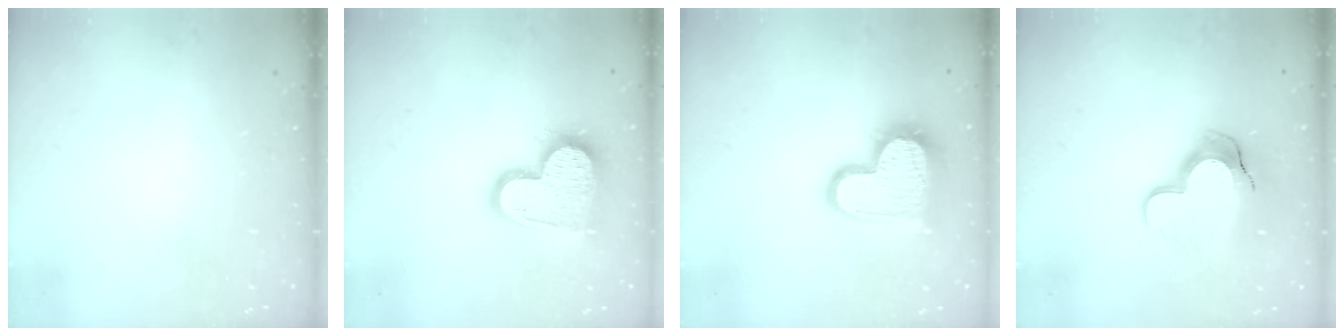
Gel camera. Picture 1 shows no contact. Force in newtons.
{"total": 18.6, "press": 18.5, "slide": 1.7}
{"total": 21.8, "press": 21.7, "slide": 1.6}
{"total": 13.8, "press": 13.7, "slide": 1.1}